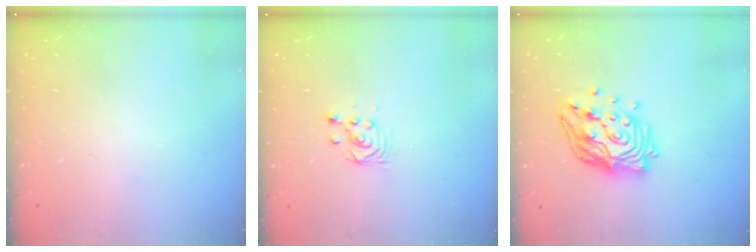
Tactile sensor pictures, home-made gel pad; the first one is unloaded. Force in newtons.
{"total": 3.5, "press": 3.5, "slide": 0.4}
{"total": 17.3, "press": 16.6, "slide": 4.8}